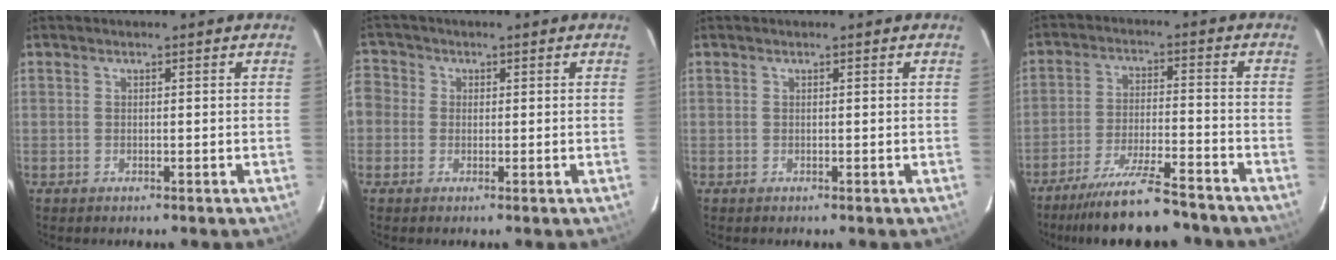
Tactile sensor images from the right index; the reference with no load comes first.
{"total": 5.3, "force": [-0.7, 5.0, 1.6], "torque": [-0.035, 0.013, -0.028]}
{"total": 0.0}
{"total": 15.2, "force": [-13.3, 2.3, 7.1], "torque": [-0.150, -0.018, -0.208]}